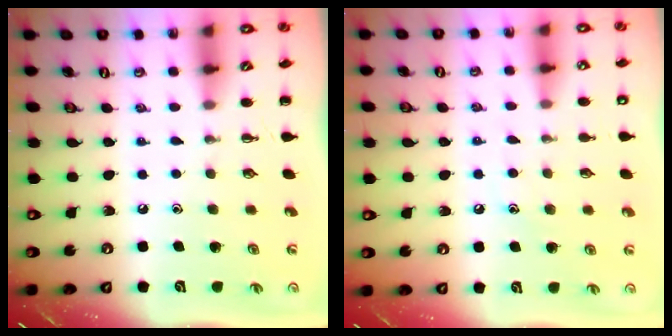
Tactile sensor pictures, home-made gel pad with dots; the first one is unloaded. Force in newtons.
{"total": 7.6, "press": 7.4, "slide": 1.8}